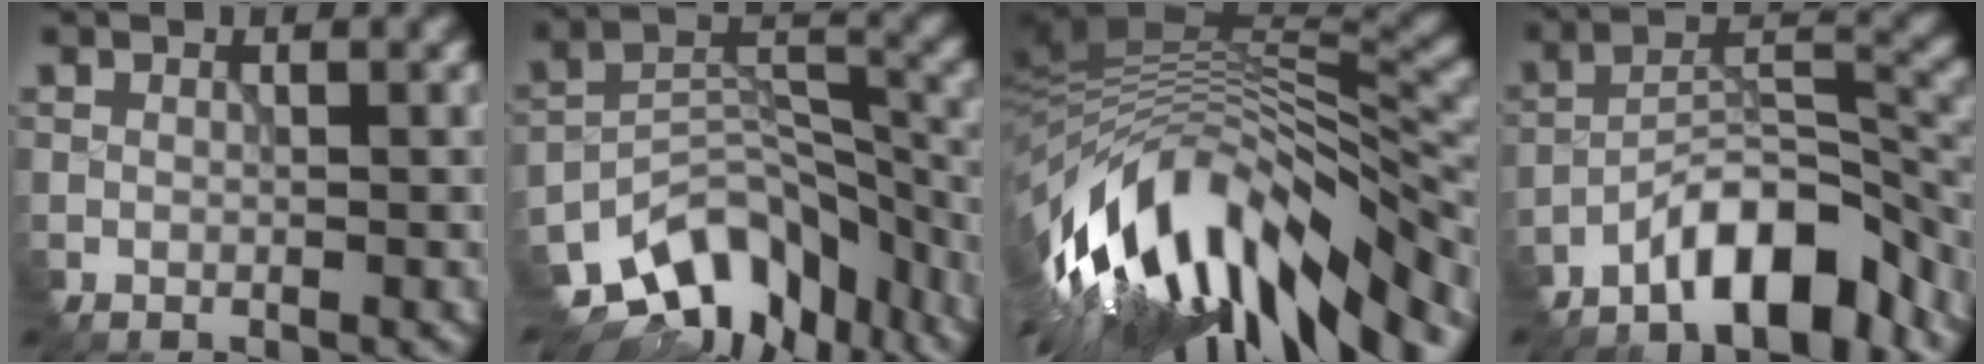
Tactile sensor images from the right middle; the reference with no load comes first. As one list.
[{"total": 9.9, "force": [-7.3, 5.2, 4.2], "torque": [-0.063, 0.001, -0.126]}, {"total": 14.9, "force": [-7.4, 5.7, 11.7], "torque": [-0.213, 0.016, -0.125]}, {"total": 7.6, "force": [-5.8, 2.2, 4.4], "torque": [-0.063, 0.018, -0.101]}]